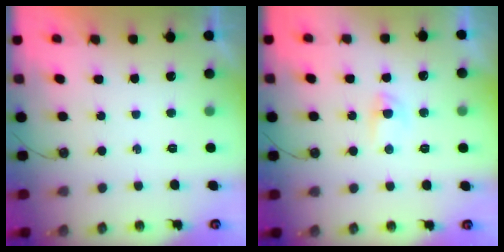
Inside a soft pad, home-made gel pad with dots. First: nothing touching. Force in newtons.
{"total": 3.7, "press": 3.7, "slide": 0.6}